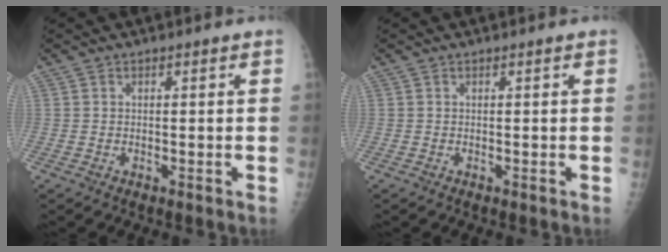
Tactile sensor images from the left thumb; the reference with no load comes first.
{"total": 0.0}